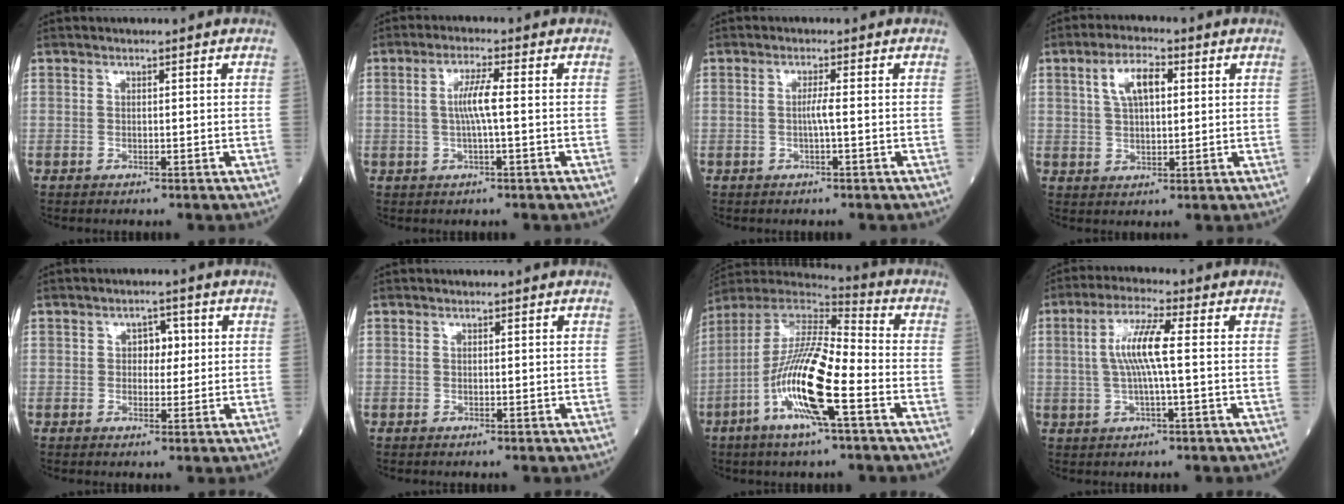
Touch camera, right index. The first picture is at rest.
{"total": 4.1, "force": [0.1, 0.3, 4.1], "torque": [-0.080, 0.008, 0.003]}
{"total": 1.6, "force": [-0.3, -0.3, 1.5], "torque": [-0.029, 0.000, -0.006]}
{"total": 6.3, "force": [2.1, 2.5, 5.4], "torque": [-0.105, 0.014, 0.042]}
{"total": 2.9, "force": [0.5, 2.0, 2.1], "torque": [-0.021, 0.008, 0.005]}
{"total": 0.0}
{"total": 16.6, "force": [-5.9, 2.1, 15.3], "torque": [-0.310, -0.008, -0.115]}
{"total": 7.0, "force": [0.5, 0.3, 7.0], "torque": [-0.142, 0.009, 0.007]}